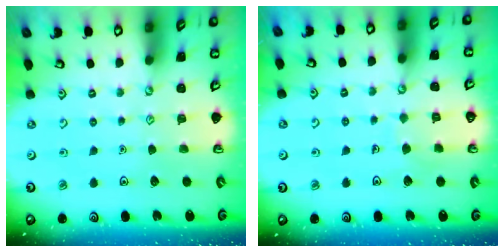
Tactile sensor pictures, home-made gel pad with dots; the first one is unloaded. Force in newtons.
{"total": 5.5, "press": 5.5, "slide": 0.3}